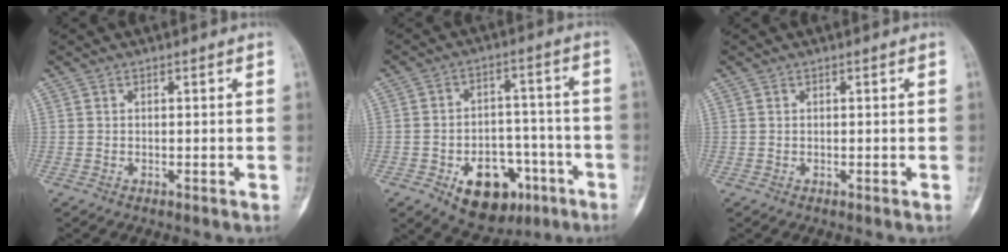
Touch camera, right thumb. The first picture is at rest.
{"total": 14.4, "force": [-6.6, 9.5, 8.5], "torque": [-0.084, 0.044, -0.085]}
{"total": 0.0}